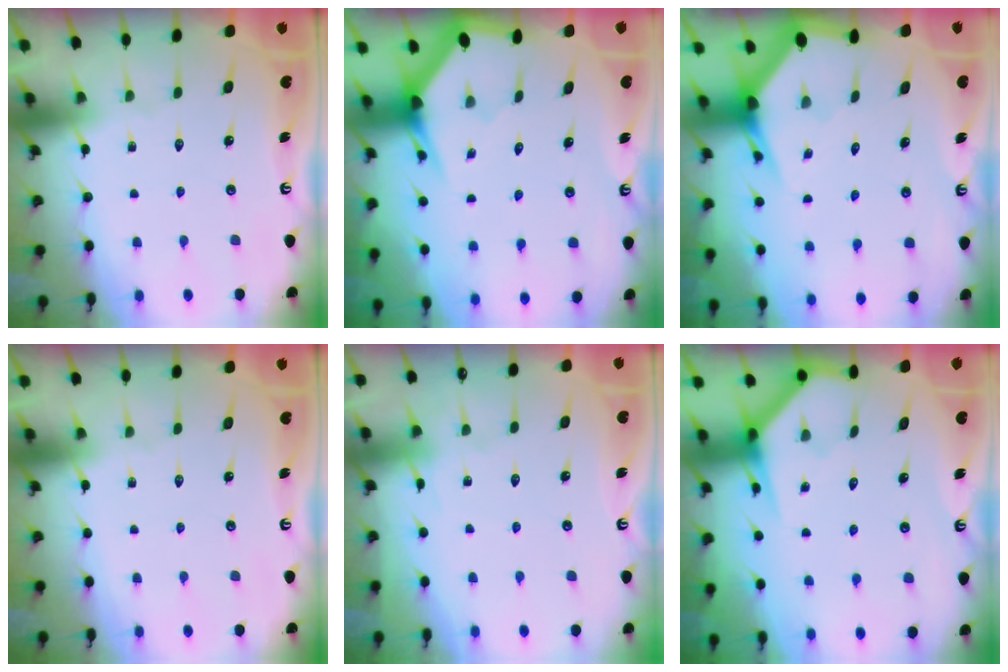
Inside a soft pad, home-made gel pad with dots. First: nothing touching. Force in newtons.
{"total": 3.1, "press": 3.1, "slide": 0.1}
{"total": 3.5, "press": 3.4, "slide": 0.4}
{"total": 0.0}
{"total": 4.2, "press": 4.2, "slide": 0.5}
{"total": 4.2, "press": 4.2, "slide": 0.4}